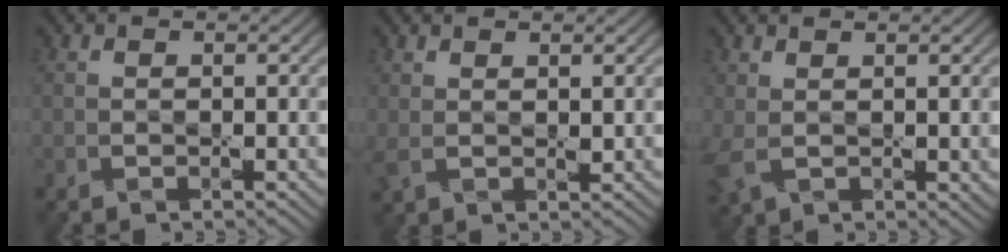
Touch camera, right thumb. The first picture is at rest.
{"total": 2.6, "force": [0.9, 1.3, 2.1], "torque": [-0.055, -0.003, 0.021]}
{"total": 4.1, "force": [0.5, 2.3, 3.3], "torque": [-0.090, -0.006, 0.014]}